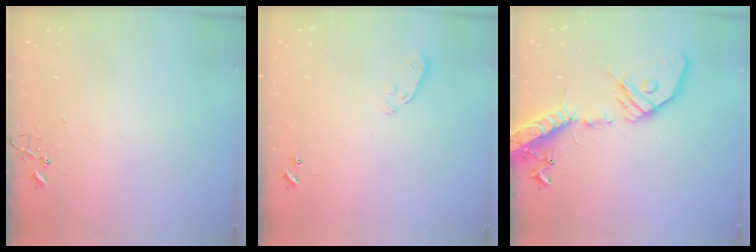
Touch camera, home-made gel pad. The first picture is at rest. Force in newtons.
{"total": 3.8, "press": 3.7, "slide": 0.9}
{"total": 19.7, "press": 19.4, "slide": 3.9}